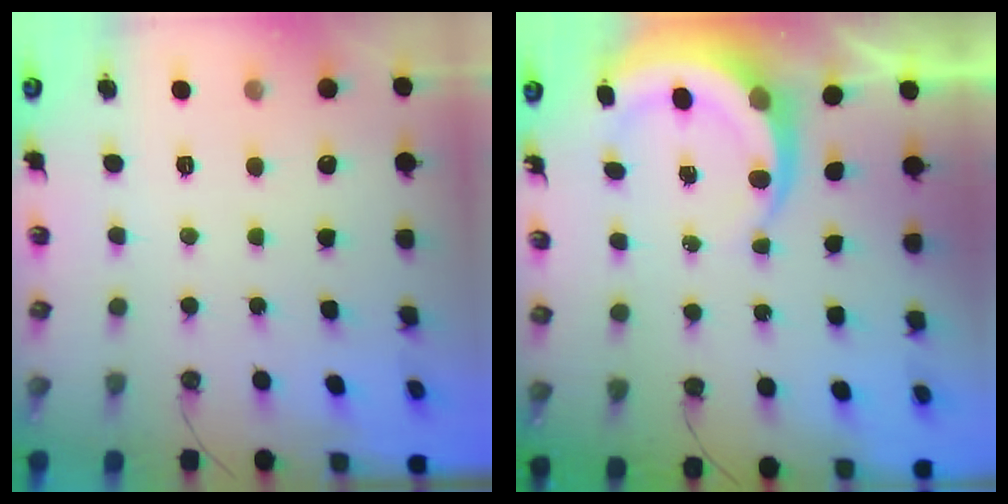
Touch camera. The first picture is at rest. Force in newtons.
{"total": 6.5, "press": 6.5, "slide": 0.9}